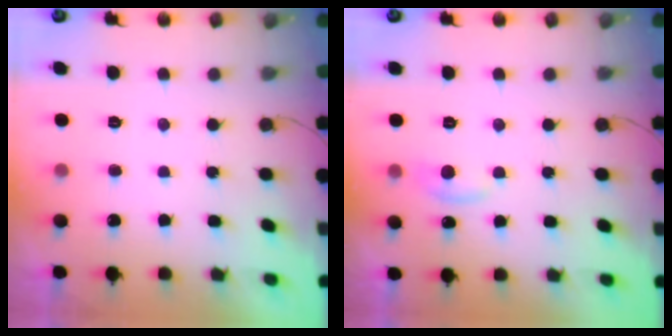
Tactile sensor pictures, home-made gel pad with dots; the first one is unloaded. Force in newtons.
{"total": 6.3, "press": 6.3, "slide": 0.7}